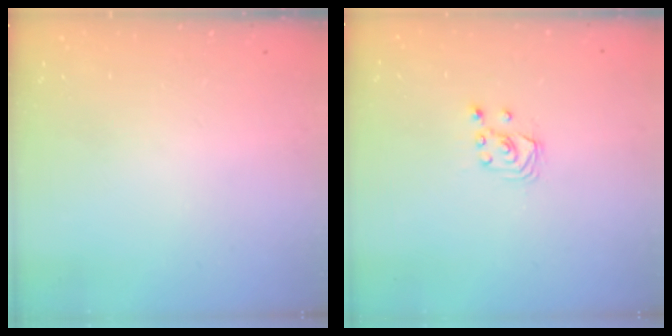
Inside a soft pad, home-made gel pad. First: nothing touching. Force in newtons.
{"total": 2.6, "press": 2.6, "slide": 0.3}